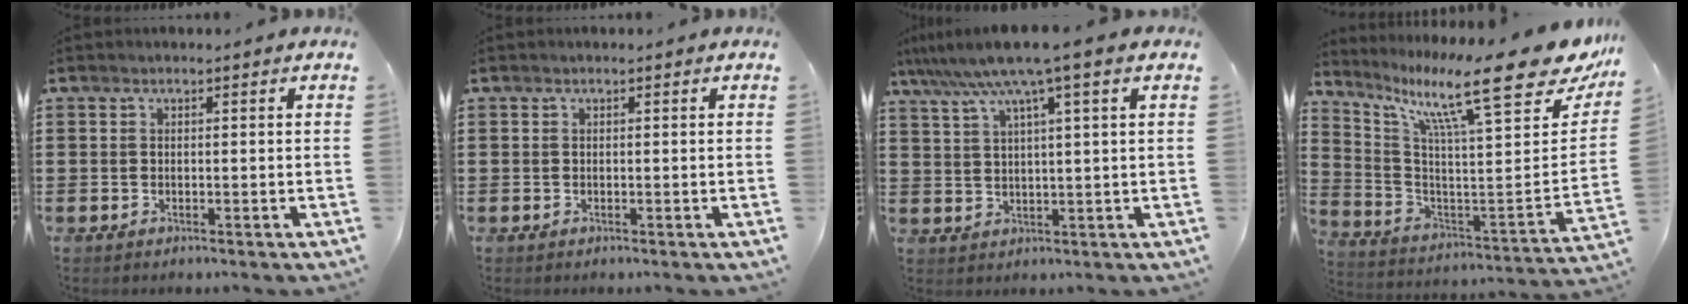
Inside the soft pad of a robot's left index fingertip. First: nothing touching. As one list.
[{"total": 0.0}, {"total": 7.5, "force": [4.7, -0.2, 5.9], "torque": [-0.127, -0.015, 0.077]}, {"total": 15.7, "force": [10.7, 1.6, 11.4], "torque": [-0.218, -0.078, 0.164]}]